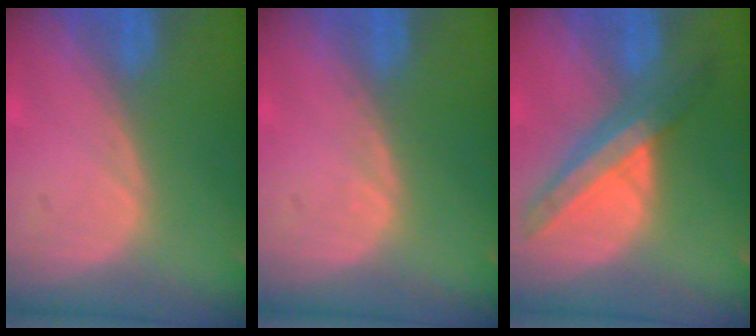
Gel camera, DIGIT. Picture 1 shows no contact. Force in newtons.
{"total": 0.5, "press": 0.5, "slide": 0.1}
{"total": 7.8, "press": 7.2, "slide": 3.0}